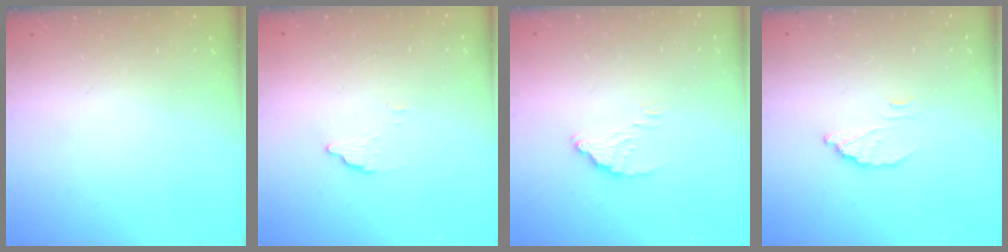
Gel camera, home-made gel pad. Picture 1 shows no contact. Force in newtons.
{"total": 3.5, "press": 3.5, "slide": 0.2}
{"total": 4.8, "press": 4.8, "slide": 0.2}
{"total": 3.7, "press": 3.7, "slide": 0.2}